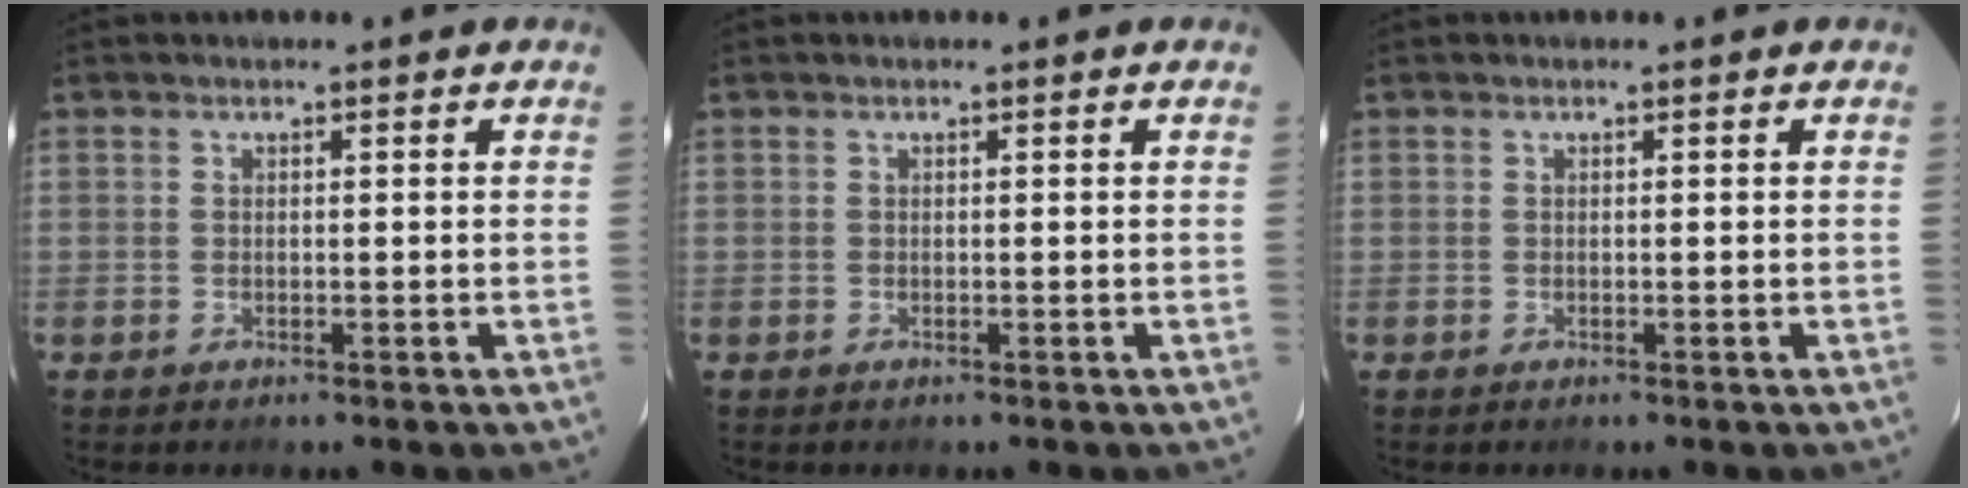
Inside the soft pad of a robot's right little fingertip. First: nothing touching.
{"total": 0.0}
{"total": 0.0}